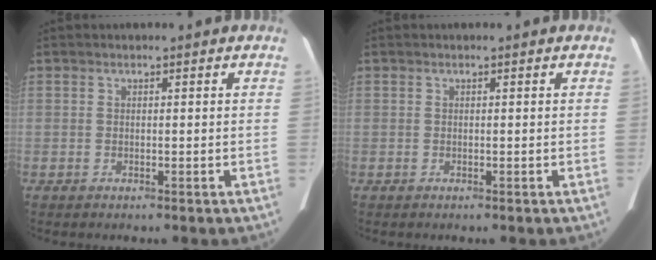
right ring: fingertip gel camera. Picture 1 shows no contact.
{"total": 0.0}